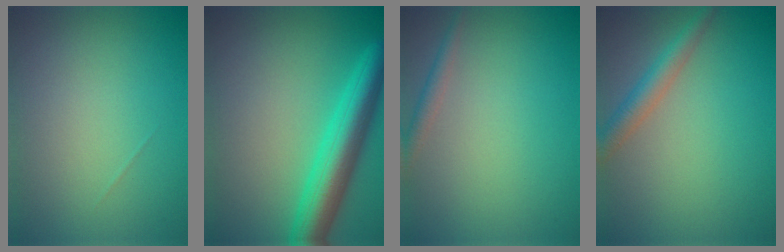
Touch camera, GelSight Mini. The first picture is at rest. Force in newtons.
{"total": 6.6, "press": 6.5, "slide": 0.3}
{"total": 1.4, "press": 1.4, "slide": 0.0}
{"total": 2.8, "press": 2.8, "slide": 0.1}